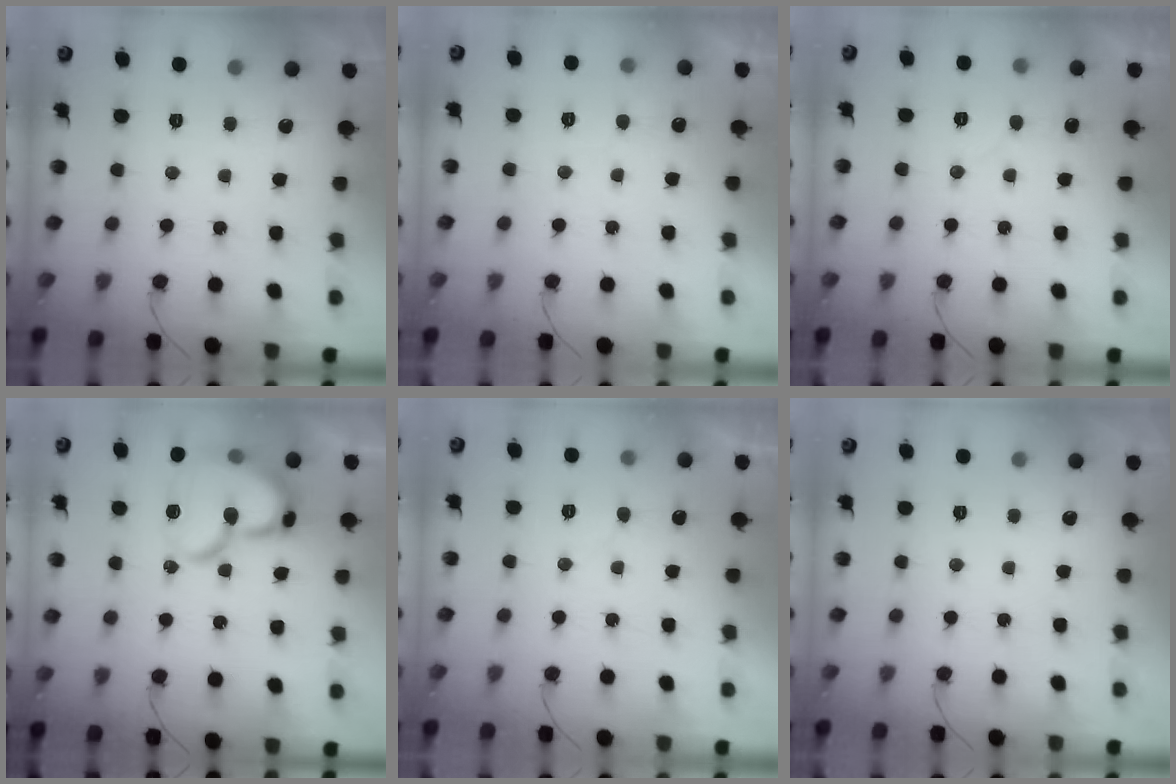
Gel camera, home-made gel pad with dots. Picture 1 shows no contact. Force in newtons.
{"total": 5.4, "press": 5.3, "slide": 0.5}
{"total": 5.3, "press": 5.3, "slide": 0.5}
{"total": 20.0, "press": 19.9, "slide": 2.5}
{"total": 4.7, "press": 4.7, "slide": 0.2}
{"total": 0.0}